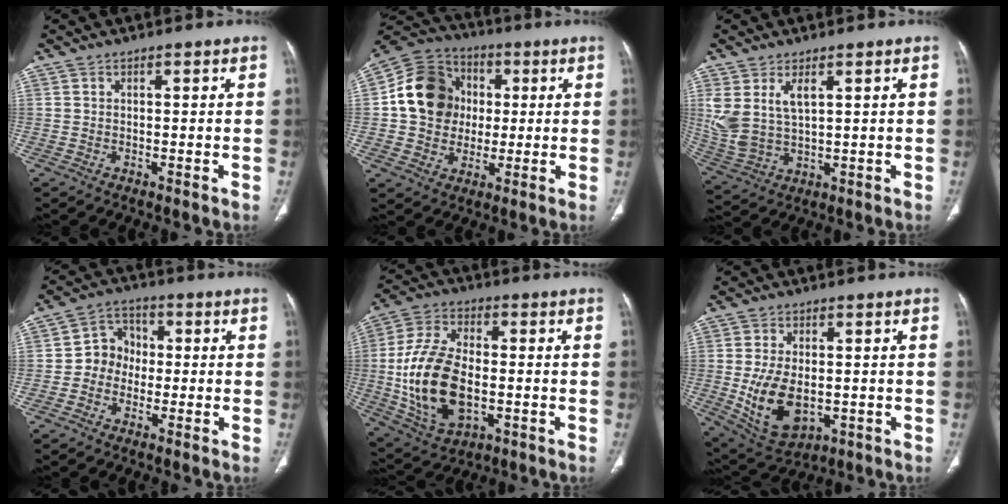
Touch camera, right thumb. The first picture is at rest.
{"total": 14.8, "force": [1.4, 12.7, 7.3], "torque": [-0.105, 0.016, 0.017]}
{"total": 9.3, "force": [3.4, 4.8, 7.2], "torque": [-0.158, -0.011, 0.082]}
{"total": 6.4, "force": [-0.9, 5.8, 2.7], "torque": [-0.015, 0.024, -0.032]}
{"total": 18.1, "force": [-2.2, 10.5, 14.6], "torque": [-0.286, 0.007, -0.029]}
{"total": 11.6, "force": [-1.5, 7.0, 9.2], "torque": [-0.160, -0.008, -0.006]}